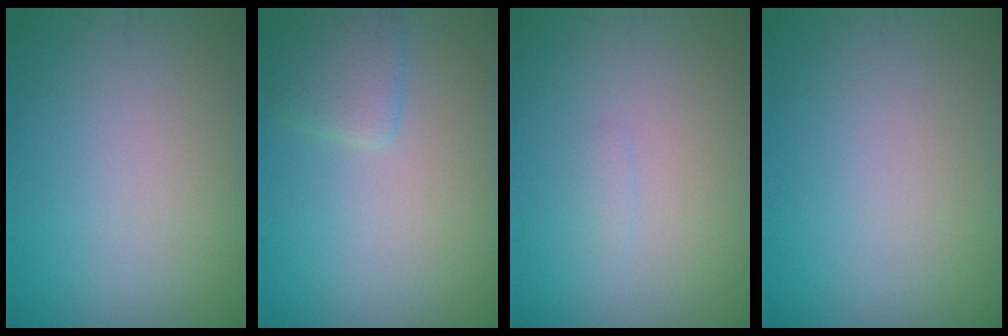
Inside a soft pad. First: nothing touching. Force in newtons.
{"total": 2.2, "press": 2.2, "slide": 0.1}
{"total": 0.5, "press": 0.5, "slide": 0.1}
{"total": 0.0}